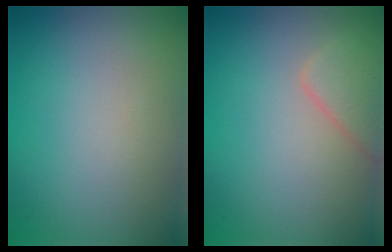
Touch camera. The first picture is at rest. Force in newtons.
{"total": 2.3, "press": 2.3, "slide": 0.1}